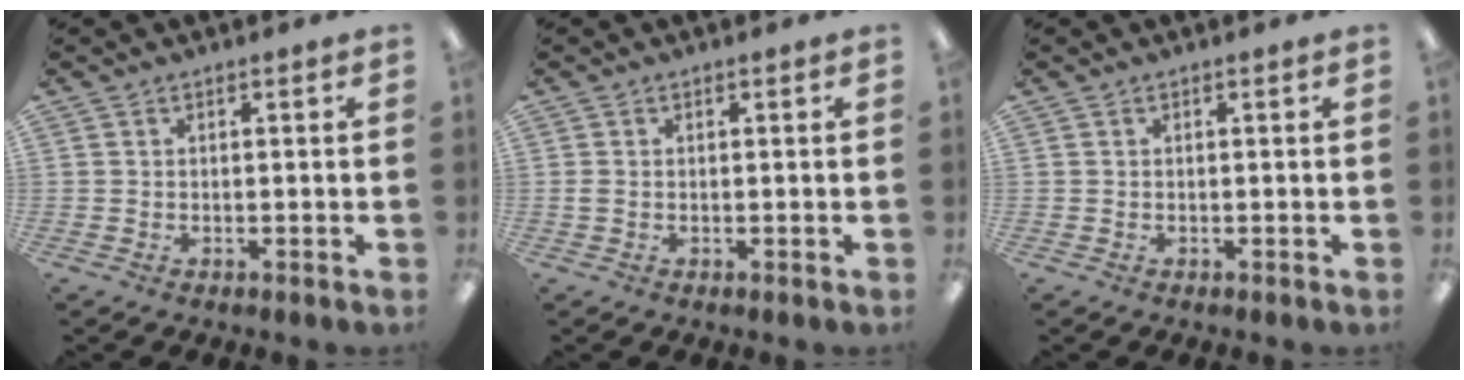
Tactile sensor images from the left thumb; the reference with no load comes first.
{"total": 0.9, "force": [0.0, 0.7, 0.6], "torque": [-0.012, 0.002, -0.001]}
{"total": 0.0}